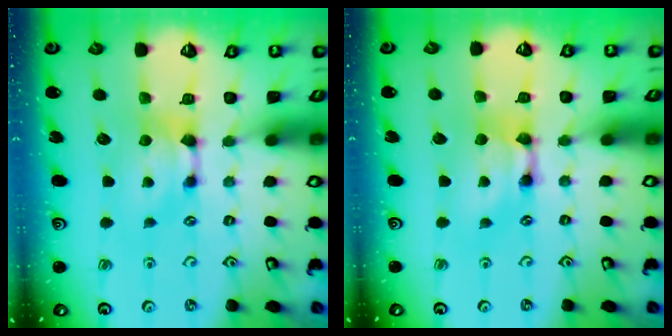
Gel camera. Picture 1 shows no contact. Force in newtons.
{"total": 2.1, "press": 2.1, "slide": 0.0}